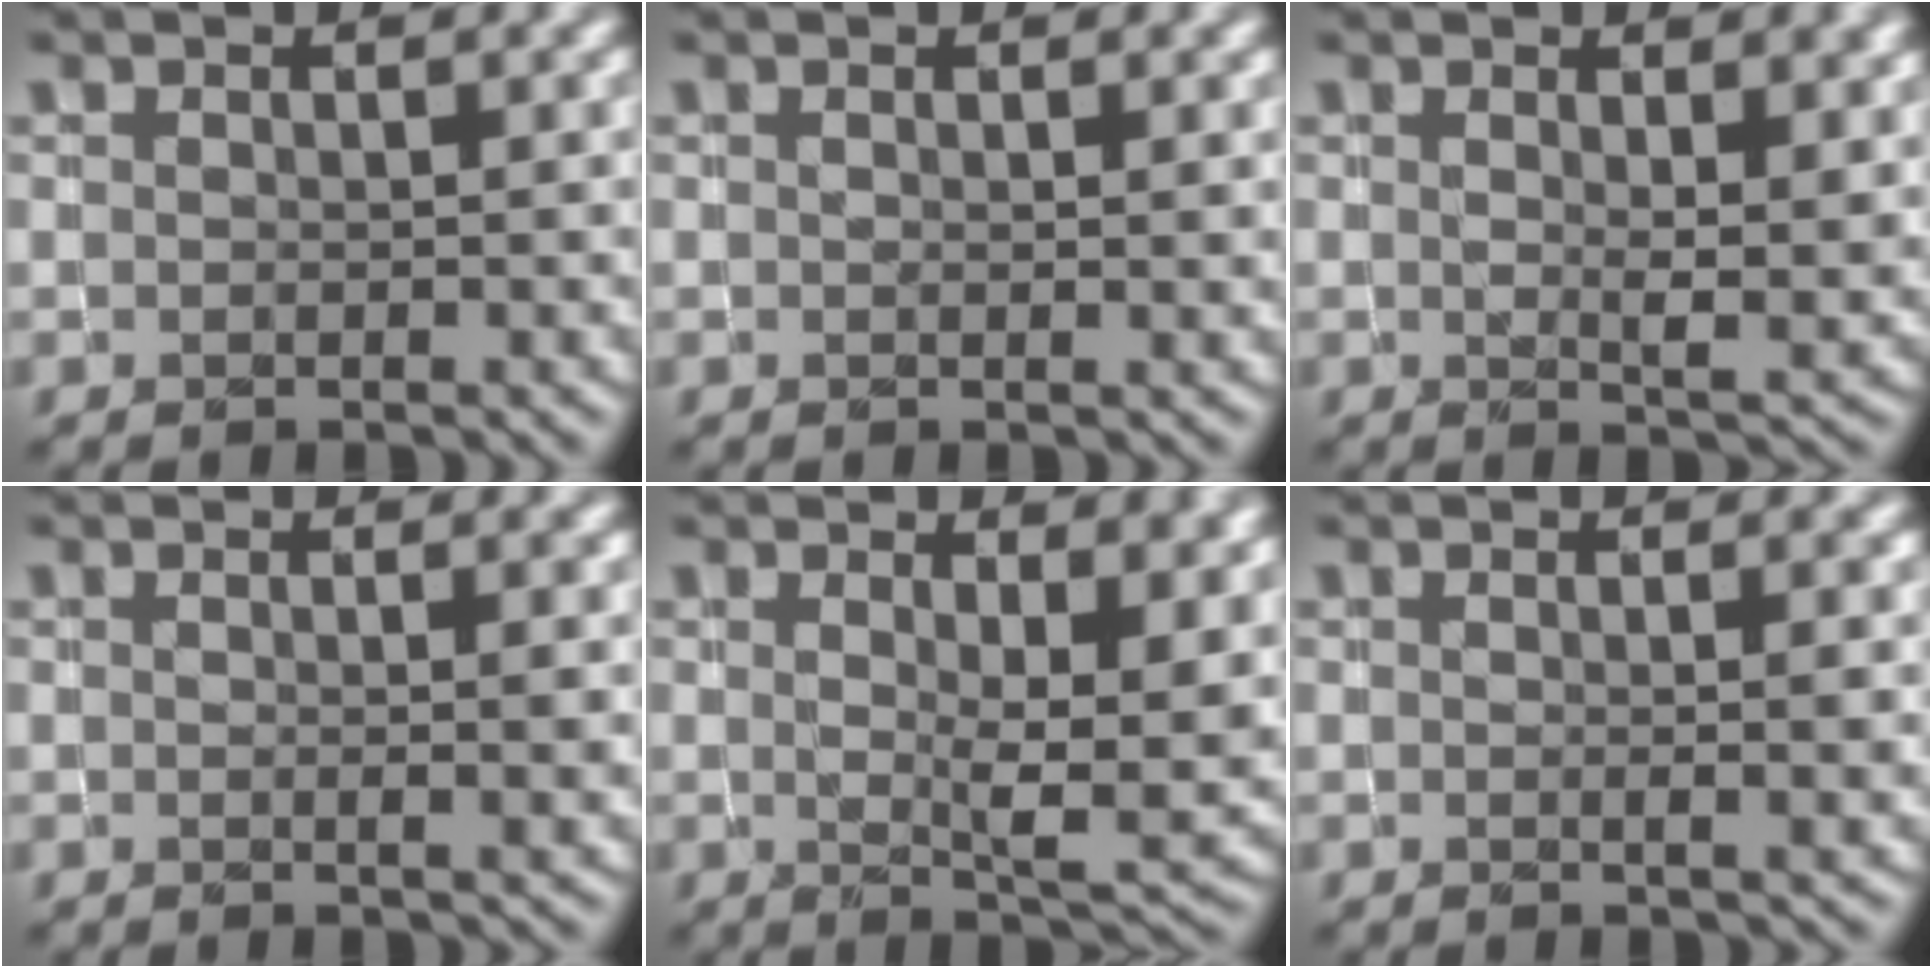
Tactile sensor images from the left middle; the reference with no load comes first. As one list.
[{"total": 0.6, "force": [0.3, 0.2, 0.5], "torque": [-0.004, 0.000, 0.005]}, {"total": 3.5, "force": [1.4, 1.1, 3.0], "torque": [-0.047, -0.010, 0.027]}, {"total": 2.9, "force": [0.4, 1.0, 2.7], "torque": [-0.022, 0.006, 0.001]}, {"total": 7.5, "force": [2.1, 2.5, 6.8], "torque": [-0.091, -0.014, 0.038]}, {"total": 3.3, "force": [0.4, 1.2, 3.1], "torque": [-0.025, 0.008, -0.001]}]